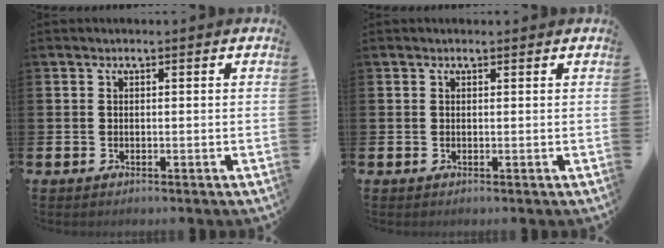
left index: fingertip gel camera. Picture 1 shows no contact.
{"total": 0.0}